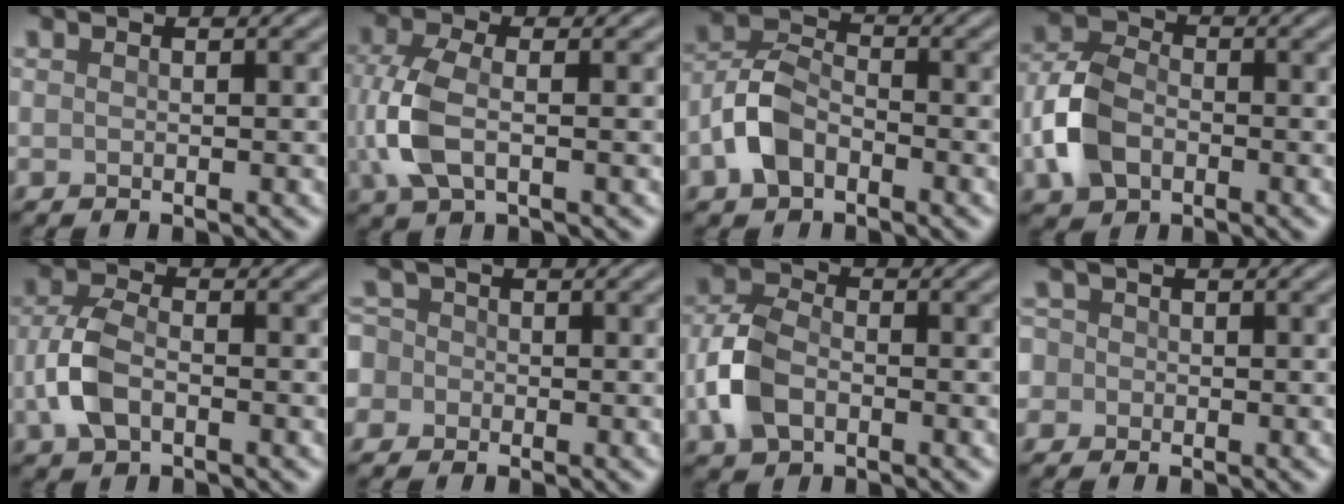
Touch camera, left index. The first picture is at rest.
{"total": 5.3, "force": [-0.3, 2.8, 4.5], "torque": [-0.114, -0.004, -0.009]}
{"total": 4.5, "force": [-2.1, 2.7, 2.8], "torque": [-0.059, 0.010, -0.052]}
{"total": 5.7, "force": [-1.8, 4.0, 3.6], "torque": [-0.084, 0.005, -0.043]}
{"total": 4.3, "force": [-1.2, 2.5, 3.2], "torque": [-0.079, 0.001, -0.032]}
{"total": 5.1, "force": [-1.3, 4.6, 1.7], "torque": [-0.036, 0.017, -0.059]}
{"total": 5.2, "force": [-1.7, 3.5, 3.4], "torque": [-0.082, 0.003, -0.041]}
{"total": 3.0, "force": [0.0, 2.9, 1.0], "torque": [-0.003, 0.025, -0.032]}